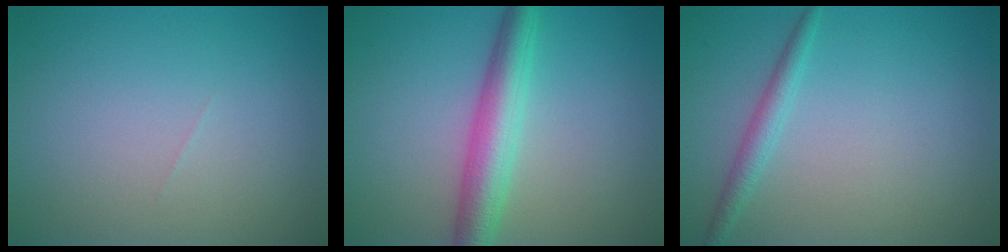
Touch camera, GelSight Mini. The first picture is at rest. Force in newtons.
{"total": 4.8, "press": 4.8, "slide": 0.1}
{"total": 1.8, "press": 1.8, "slide": 0.0}